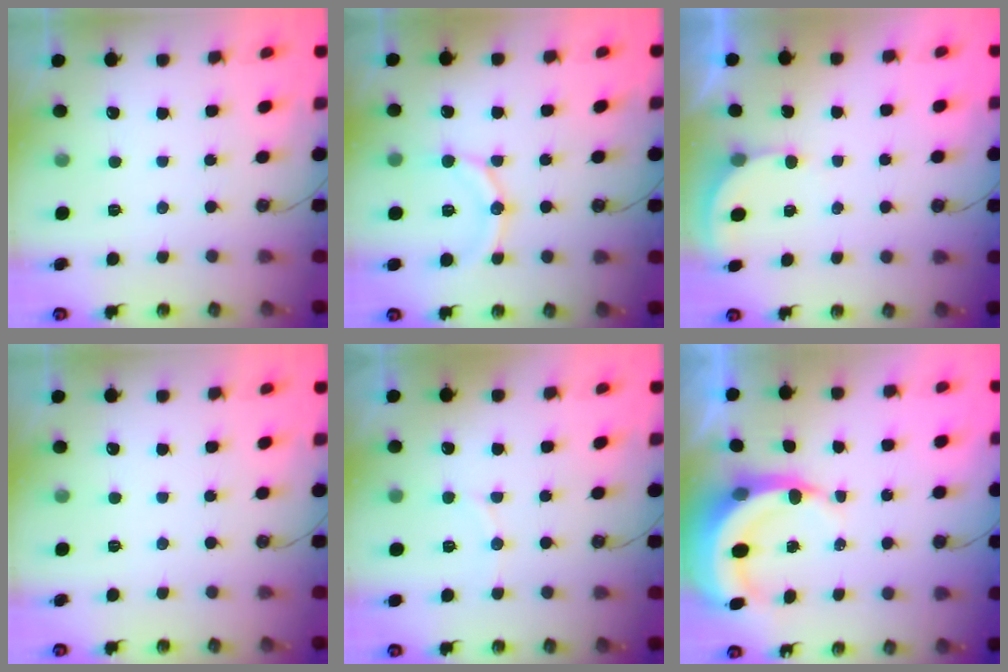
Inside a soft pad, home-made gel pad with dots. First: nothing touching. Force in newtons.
{"total": 12.3, "press": 12.0, "slide": 2.7}
{"total": 2.6, "press": 2.6, "slide": 0.0}
{"total": 0.0}
{"total": 5.1, "press": 4.9, "slide": 1.2}
{"total": 6.7, "press": 6.7, "slide": 1.0}